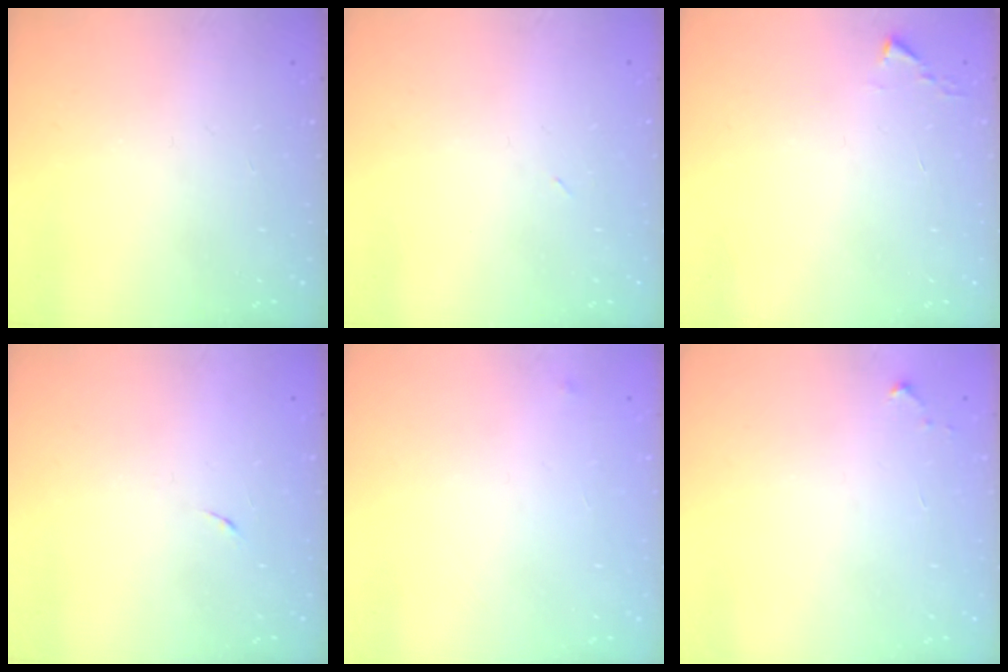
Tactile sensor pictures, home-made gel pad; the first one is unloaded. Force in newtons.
{"total": 2.4, "press": 2.3, "slide": 0.8}
{"total": 2.4, "press": 2.4, "slide": 0.3}
{"total": 4.0, "press": 3.9, "slide": 0.8}
{"total": 2.5, "press": 2.4, "slide": 0.4}
{"total": 2.6, "press": 2.6, "slide": 0.4}